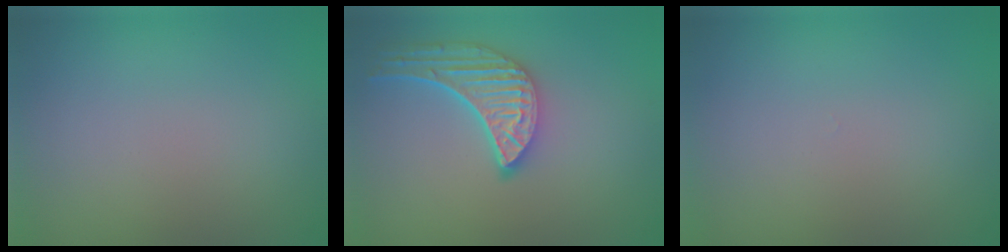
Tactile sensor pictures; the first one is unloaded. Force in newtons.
{"total": 5.3, "press": 4.1, "slide": 3.3}
{"total": 0.0}